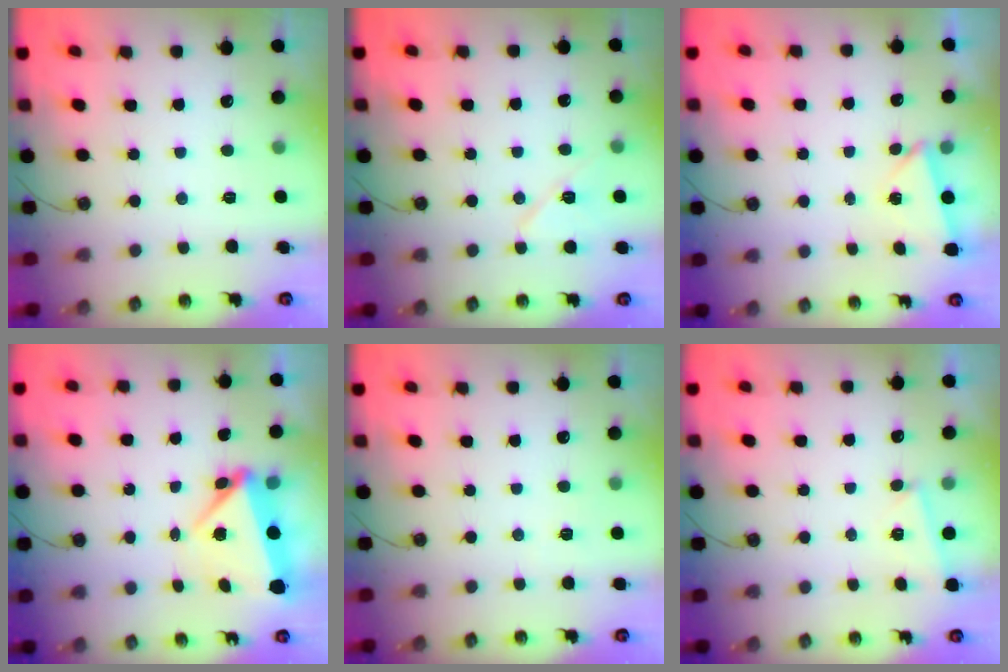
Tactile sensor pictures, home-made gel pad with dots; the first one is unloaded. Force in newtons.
{"total": 8.8, "press": 8.2, "slide": 3.2}
{"total": 2.3, "press": 2.0, "slide": 1.2}
{"total": 6.2, "press": 6.2, "slide": 0.3}
{"total": 2.7, "press": 2.5, "slide": 0.9}
{"total": 2.9, "press": 2.4, "slide": 1.5}